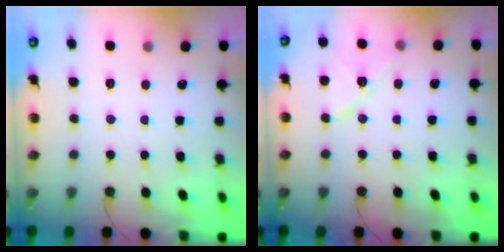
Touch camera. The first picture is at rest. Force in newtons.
{"total": 10.7, "press": 10.6, "slide": 0.5}